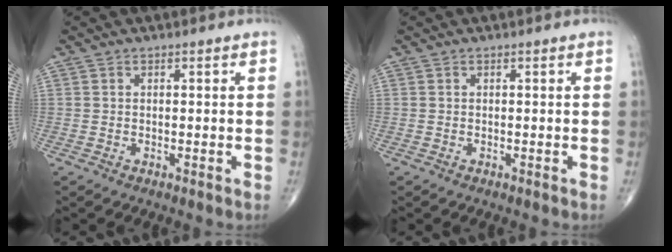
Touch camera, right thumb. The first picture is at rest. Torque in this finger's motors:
{"motor_torque": [0.04, 0.27, -0.06, -0.12, -0.02]}